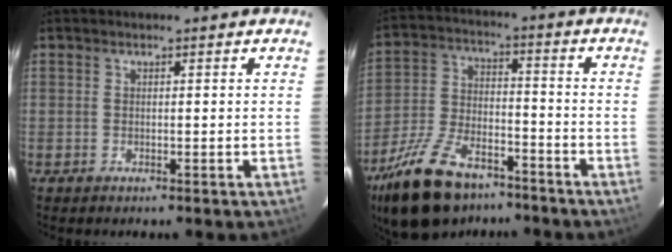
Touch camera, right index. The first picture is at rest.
{"total": 19.5, "force": [-13.9, 9.0, 10.3], "torque": [-0.223, -0.012, -0.237]}